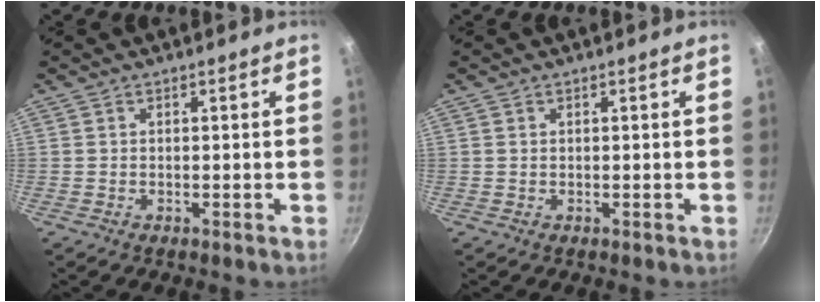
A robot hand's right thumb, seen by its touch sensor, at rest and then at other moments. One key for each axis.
{"total": 0.0}